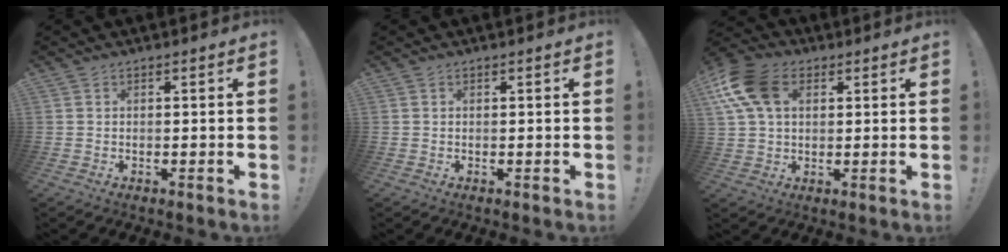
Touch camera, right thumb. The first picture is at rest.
{"total": 0.0}
{"total": 15.2, "force": [4.9, 10.1, 10.3], "torque": [-0.202, -0.012, 0.091]}